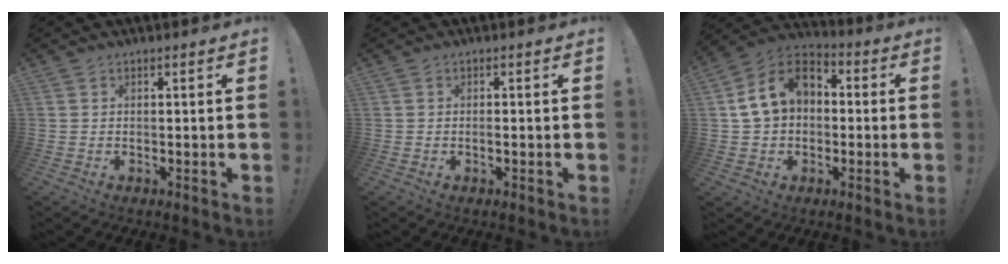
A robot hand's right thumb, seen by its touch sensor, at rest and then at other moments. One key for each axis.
{"total": 0.8, "fx": -0.5, "fy": 0.3, "fz": 0.5, "tx": -0.009, "ty": 0.000, "tz": -0.009}
{"total": 13.6, "fx": 2.9, "fy": 9.9, "fz": 8.9, "tx": -0.152, "ty": 0.018, "tz": 0.060}